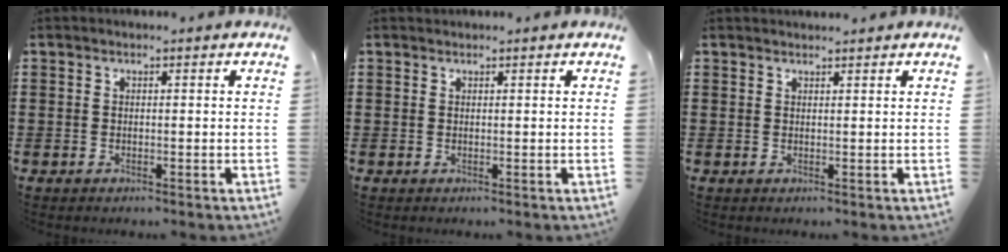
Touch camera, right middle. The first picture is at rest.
{"total": 0.0}
{"total": 1.0, "force": [1.0, 0.0, 0.0], "torque": [-0.002, -0.001, 0.018]}